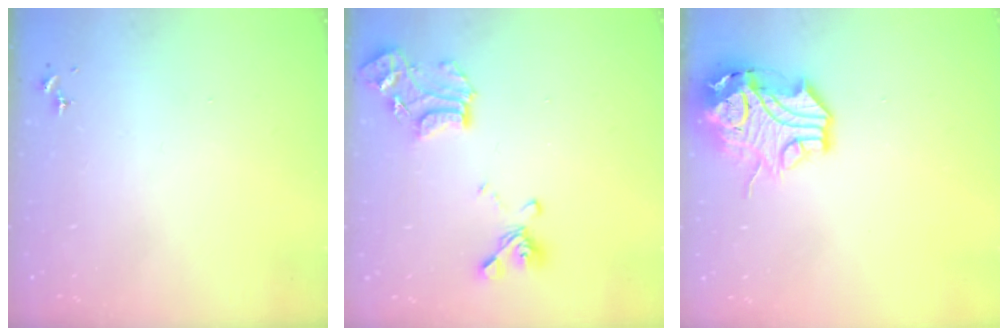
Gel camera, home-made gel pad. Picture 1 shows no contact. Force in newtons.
{"total": 16.4, "press": 16.4, "slide": 1.4}
{"total": 15.4, "press": 15.3, "slide": 2.0}